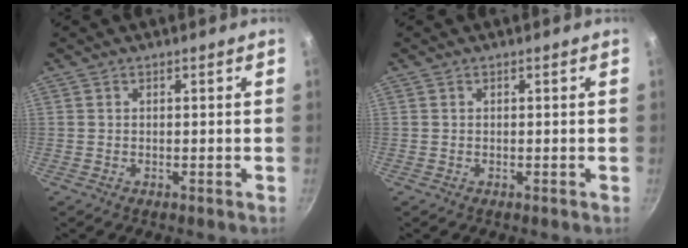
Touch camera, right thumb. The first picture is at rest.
{"total": 0.0}